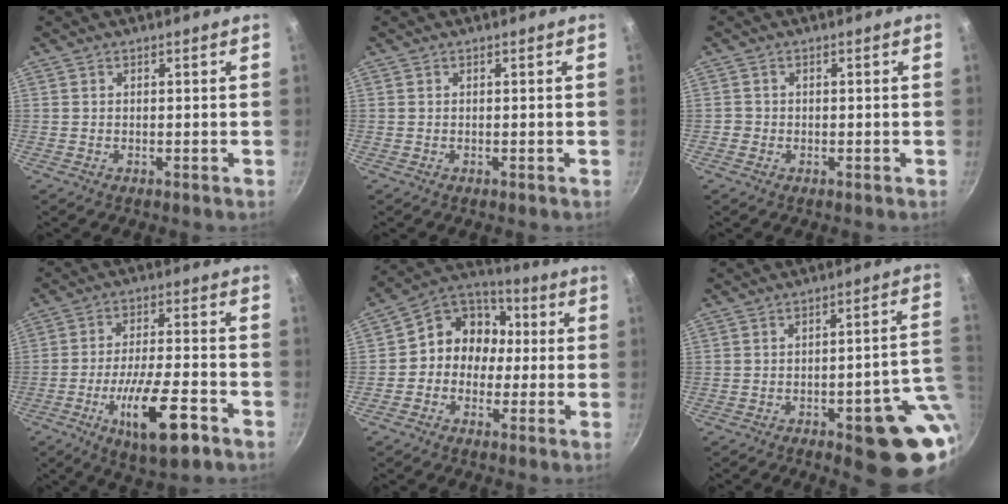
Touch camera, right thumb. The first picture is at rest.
{"total": 0.0}
{"total": 1.1, "force": [-0.5, 1.0, 0.1], "torque": [0.000, 0.004, -0.009]}
{"total": 14.6, "force": [-6.8, 4.1, 12.2], "torque": [-0.204, 0.023, -0.114]}
{"total": 11.2, "force": [-0.5, 9.9, 5.2], "torque": [-0.034, 0.041, -0.032]}
{"total": 15.7, "force": [-3.9, 5.0, 14.3], "torque": [-0.131, 0.024, -0.045]}